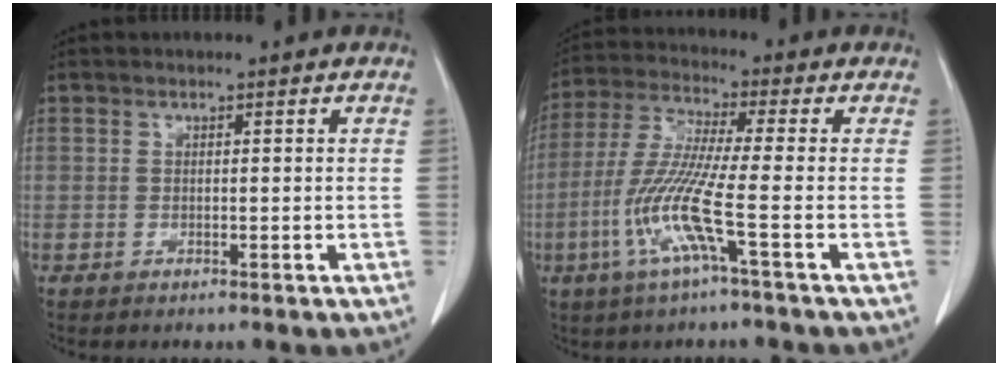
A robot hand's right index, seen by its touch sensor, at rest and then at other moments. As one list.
[{"total": 10.3, "force": [-3.5, -0.7, 9.7], "torque": [-0.204, -0.011, -0.077]}]